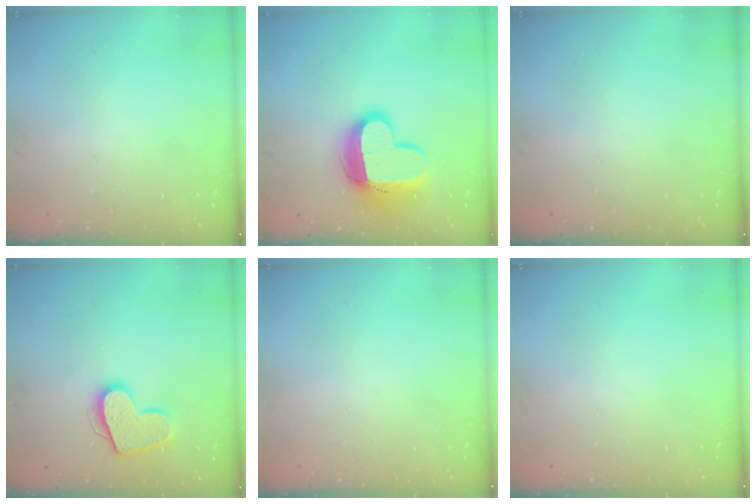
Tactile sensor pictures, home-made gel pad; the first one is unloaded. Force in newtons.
{"total": 14.0, "press": 13.9, "slide": 1.4}
{"total": 0.0}
{"total": 13.5, "press": 13.5, "slide": 0.9}
{"total": 0.0}
{"total": 0.0}